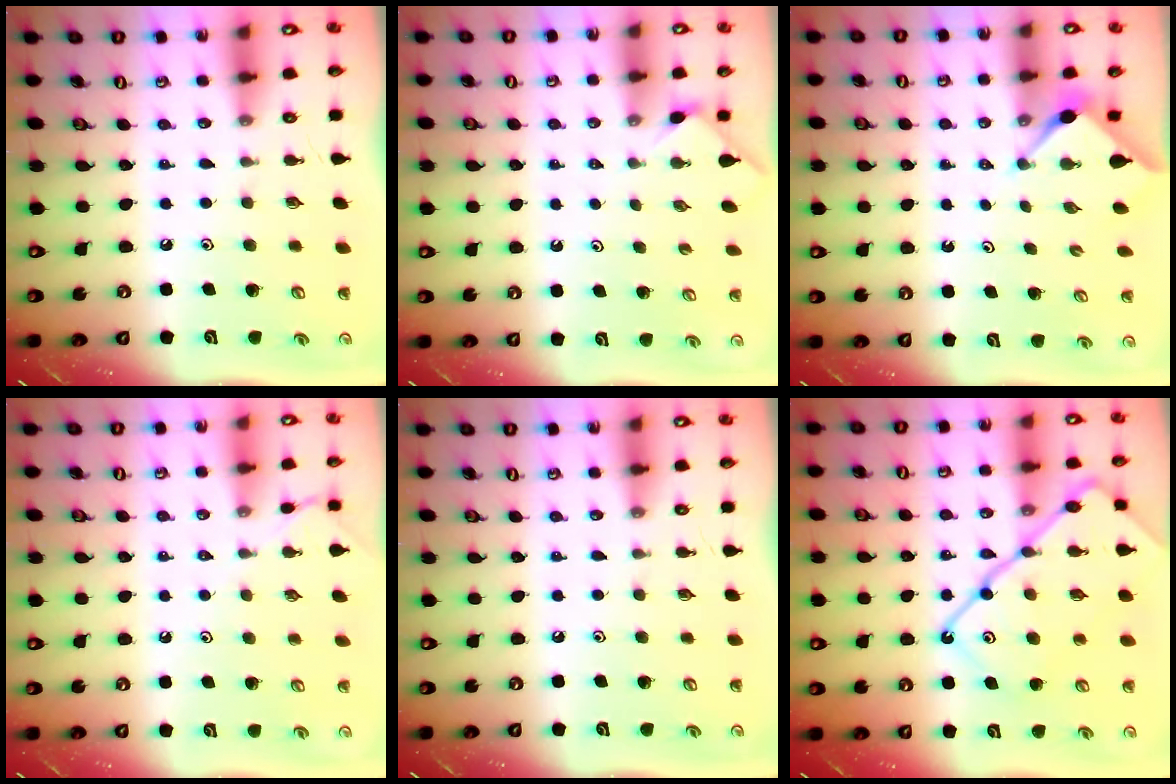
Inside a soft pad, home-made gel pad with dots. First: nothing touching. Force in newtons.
{"total": 0.0}
{"total": 2.9, "press": 2.9, "slide": 0.4}
{"total": 3.2, "press": 3.2, "slide": 0.3}
{"total": 0.0}
{"total": 18.5, "press": 18.5, "slide": 1.7}